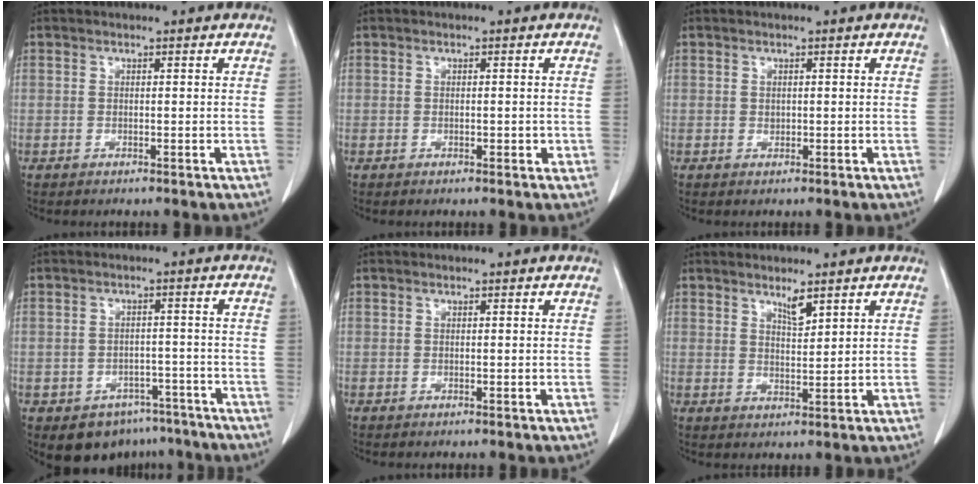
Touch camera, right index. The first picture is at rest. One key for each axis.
{"total": 1.2, "fx": -0.2, "fy": 0.6, "fz": 1.0, "tx": -0.012, "ty": 0.001, "tz": -0.001}
{"total": 0.5, "fx": 0.1, "fy": 0.5, "fz": 0.3, "tx": -0.003, "ty": 0.001, "tz": 0.002}
{"total": 8.7, "fx": -6.4, "fy": 5.8, "fz": 1.5, "tx": -0.004, "ty": 0.023, "tz": -0.080}
{"total": 0.0}
{"total": 2.7, "fx": 2.1, "fy": 0.4, "fz": 1.7, "tx": -0.035, "ty": -0.008, "tz": 0.040}